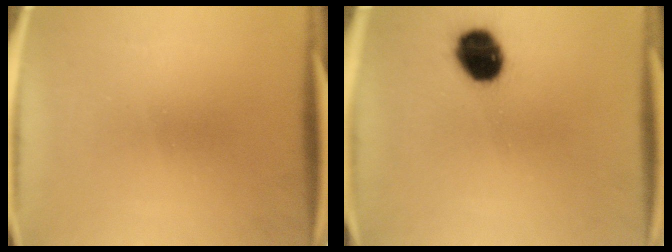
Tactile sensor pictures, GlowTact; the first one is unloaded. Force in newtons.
{"total": 10.8}